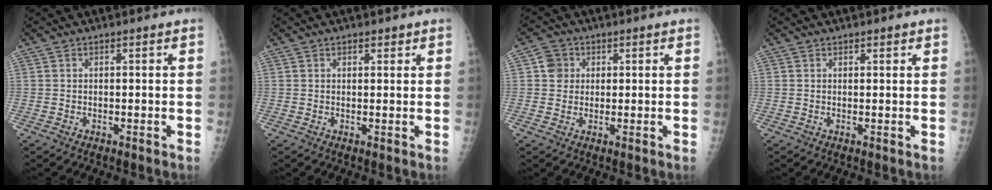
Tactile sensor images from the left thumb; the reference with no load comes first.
{"total": 1.5, "force": [1.0, 0.8, 0.7], "torque": [0.000, -0.004, 0.011]}
{"total": 4.0, "force": [1.0, 3.7, 1.0], "torque": [0.004, 0.001, 0.012]}
{"total": 0.9, "force": [0.7, 0.4, 0.4], "torque": [0.001, -0.003, 0.006]}